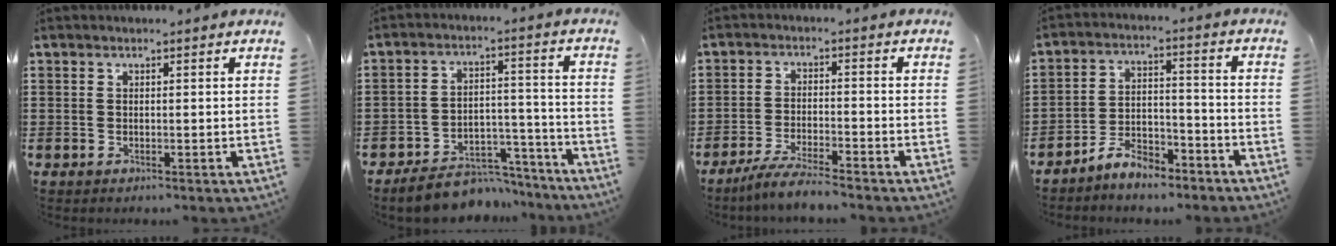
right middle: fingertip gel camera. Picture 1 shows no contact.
{"total": 7.2, "force": [-6.6, 2.4, 1.5], "torque": [-0.017, 0.028, -0.122]}
{"total": 4.6, "force": [-4.2, 0.0, 1.9], "torque": [-0.045, -0.009, -0.085]}
{"total": 6.3, "force": [-5.8, 1.6, 1.9], "torque": [-0.035, 0.013, -0.115]}